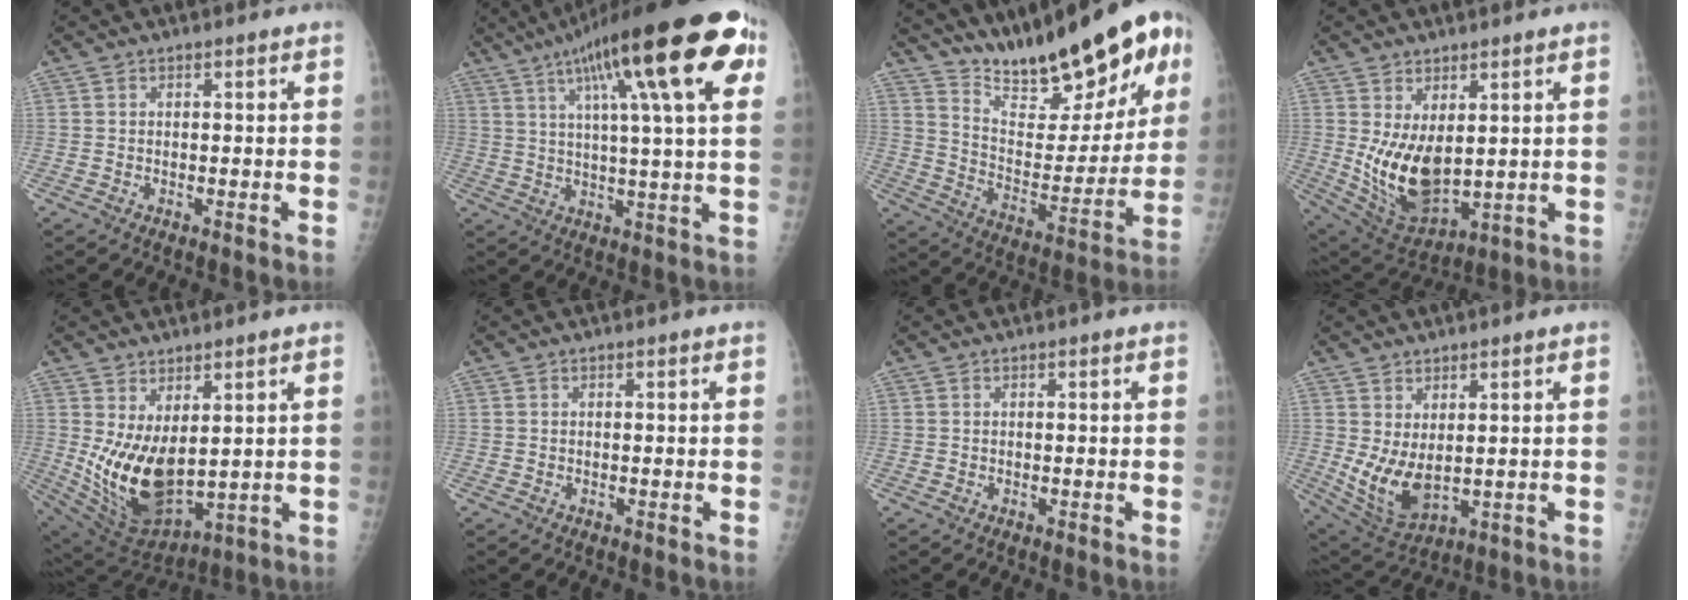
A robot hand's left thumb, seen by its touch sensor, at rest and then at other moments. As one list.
[{"total": 25.5, "force": [11.1, 5.6, 22.2], "torque": [-0.332, 0.007, 0.163]}, {"total": 24.4, "force": [16.4, 7.5, 16.5], "torque": [-0.203, -0.075, 0.265]}, {"total": 12.2, "force": [1.5, 6.6, 10.1], "torque": [-0.166, -0.028, 0.055]}, {"total": 13.5, "force": [2.2, 7.1, 11.3], "torque": [-0.194, -0.038, 0.070]}, {"total": 0.0}, {"total": 0.0}, {"total": 8.7, "force": [0.9, 4.5, 7.4], "torque": [-0.132, -0.021, 0.040]}]